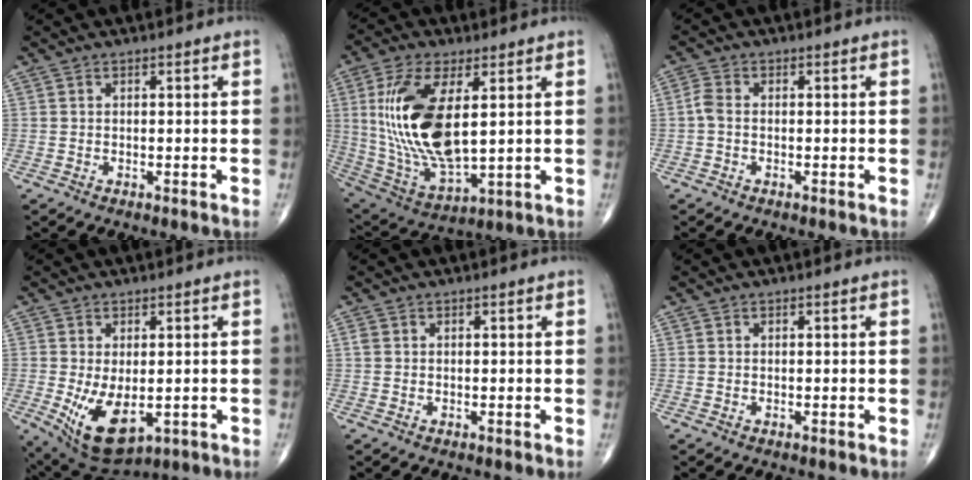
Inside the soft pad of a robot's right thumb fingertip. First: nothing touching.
{"total": 19.7, "force": [3.4, 8.8, 17.3], "torque": [-0.352, -0.023, 0.077]}
{"total": 2.2, "force": [-0.4, 1.3, 1.8], "torque": [-0.041, 0.003, -0.016]}
{"total": 10.5, "force": [-2.1, 5.5, 8.7], "torque": [-0.145, -0.017, -0.014]}
{"total": 0.8, "force": [0.2, 0.7, 0.4], "torque": [-0.008, 0.004, 0.002]}
{"total": 0.0}